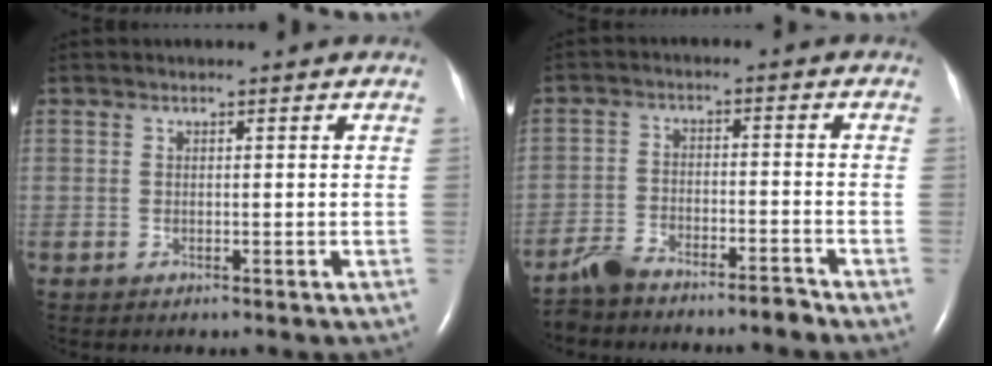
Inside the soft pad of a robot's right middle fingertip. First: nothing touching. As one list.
[{"total": 5.5, "force": [-5.2, 0.7, 1.5], "torque": [-0.031, -0.001, -0.095]}]